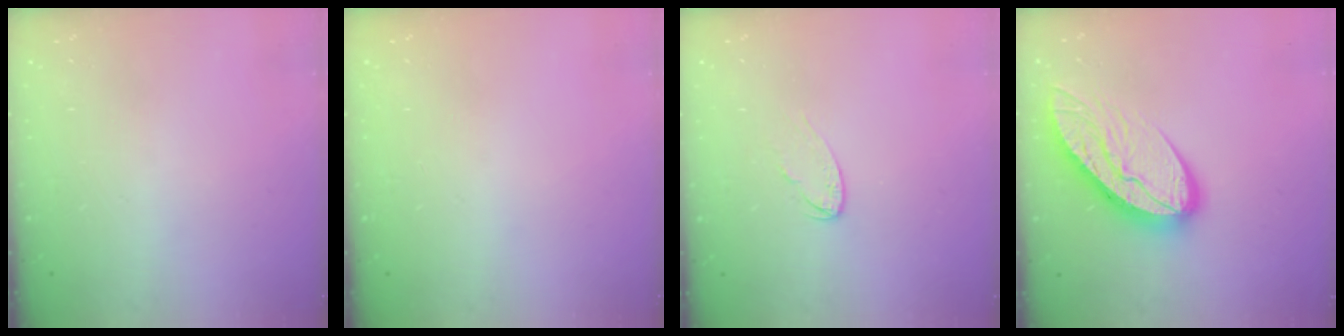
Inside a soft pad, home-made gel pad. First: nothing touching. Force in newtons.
{"total": 0.0}
{"total": 4.5, "press": 4.5, "slide": 0.4}
{"total": 13.5, "press": 13.5, "slide": 1.1}